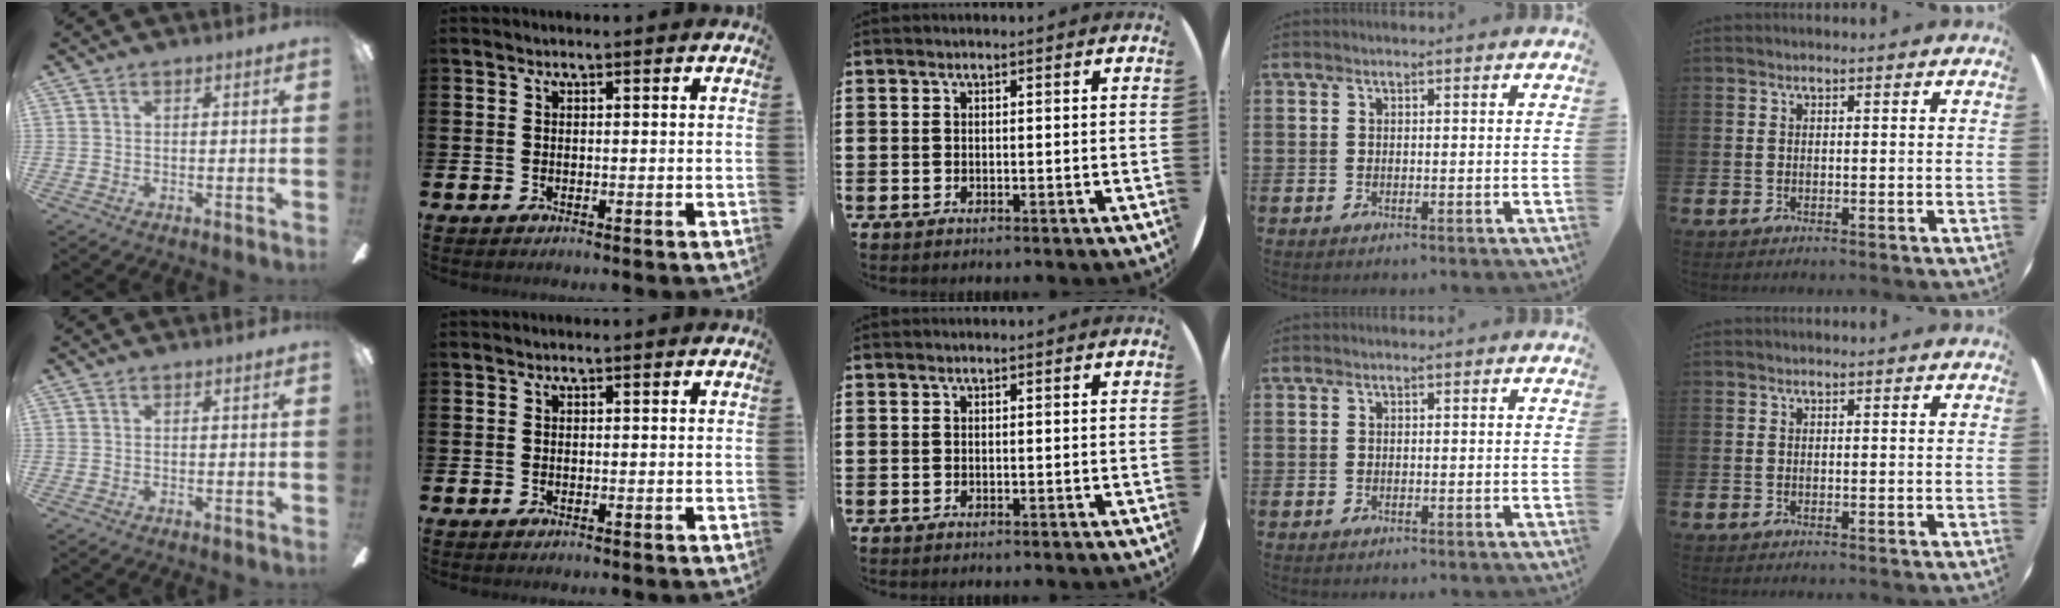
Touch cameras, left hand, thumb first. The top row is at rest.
{}